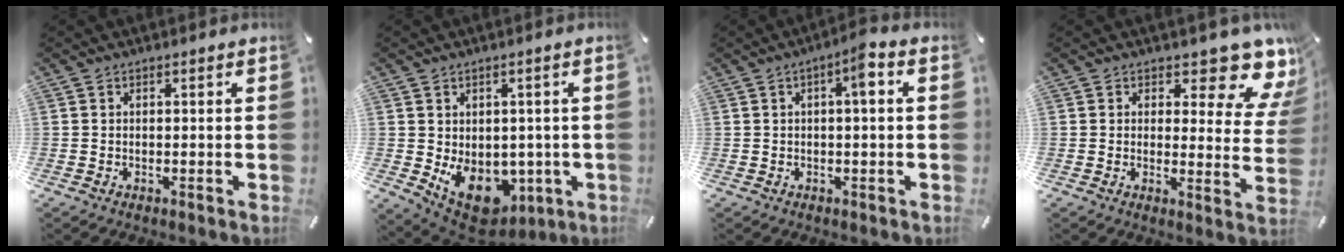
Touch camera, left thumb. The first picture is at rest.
{"total": 10.6, "force": [-2.6, 8.7, 5.4], "torque": [-0.061, -0.006, -0.036]}
{"total": 5.1, "force": [1.1, 1.1, 4.9], "torque": [-0.078, 0.003, 0.012]}
{"total": 10.3, "force": [7.5, 4.0, 5.8], "torque": [-0.052, -0.074, 0.125]}